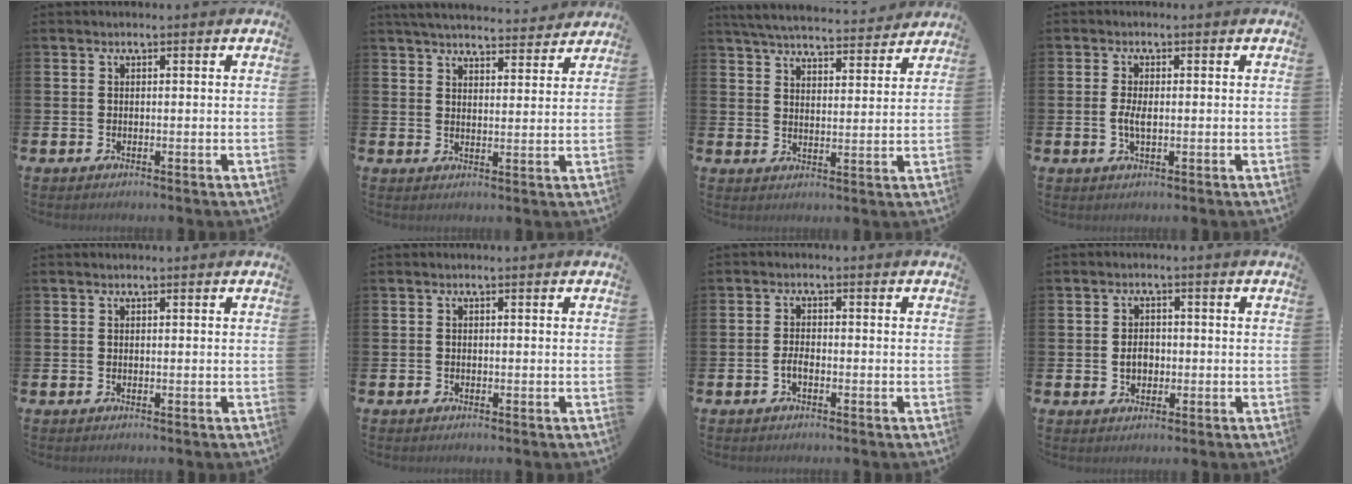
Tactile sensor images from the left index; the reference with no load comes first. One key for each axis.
{"total": 5.1, "fx": 5.0, "fy": 0.7, "fz": 0.6, "tx": -0.021, "ty": -0.032, "tz": 0.088}
{"total": 5.8, "fx": 5.7, "fy": 0.7, "fz": 1.0, "tx": -0.033, "ty": -0.042, "tz": 0.099}
{"total": 2.3, "fx": -0.2, "fy": 1.0, "fz": 2.1, "tx": -0.033, "ty": -0.001, "tz": -0.007}
{"total": 0.0}
{"total": 0.5, "fx": -0.3, "fy": 0.4, "fz": 0.0, "tx": -0.005, "ty": 0.005, "tz": -0.008}
{"total": 1.5, "fx": -0.8, "fy": 0.6, "fz": 1.1, "tx": -0.015, "ty": -0.002, "tz": -0.018}
{"total": 2.5, "fx": -0.4, "fy": 2.1, "fz": 1.4, "tx": -0.007, "ty": -0.002, "tz": -0.015}